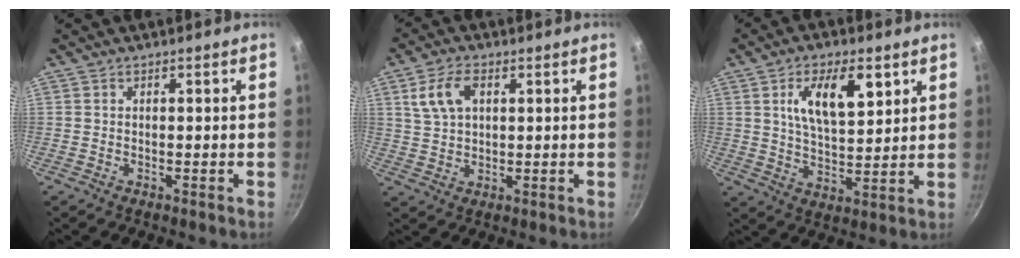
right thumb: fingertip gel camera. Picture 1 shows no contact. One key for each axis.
{"total": 7.2, "fx": 2.5, "fy": 4.3, "fz": 5.1, "tx": -0.100, "ty": 0.004, "tz": 0.052}
{"total": 11.9, "fx": 4.7, "fy": 5.6, "fz": 9.4, "tx": -0.143, "ty": -0.018, "tz": 0.087}